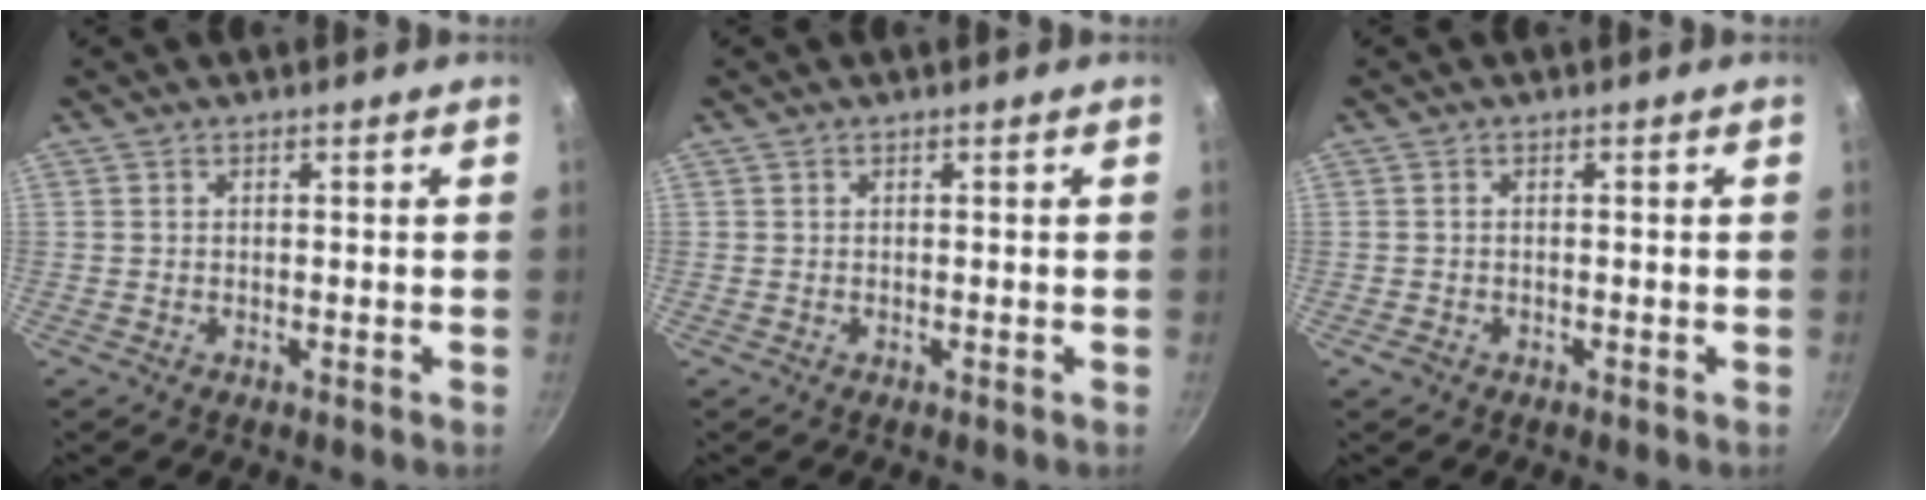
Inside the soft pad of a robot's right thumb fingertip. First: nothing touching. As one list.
[{"total": 0.0}, {"total": 1.1, "force": [-0.6, 0.7, 0.6], "torque": [-0.013, 0.002, -0.011]}]